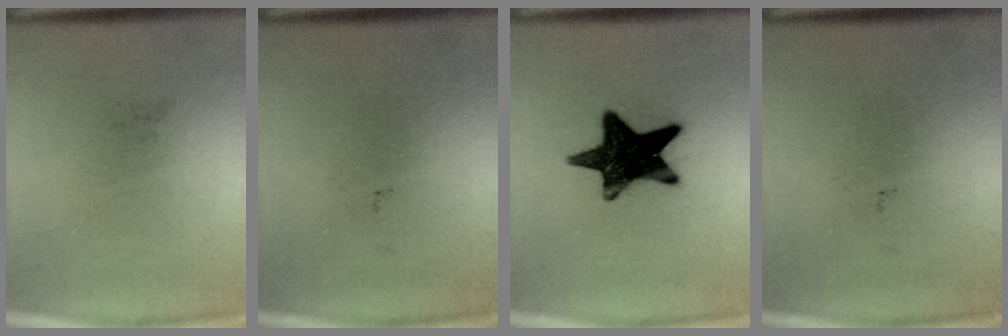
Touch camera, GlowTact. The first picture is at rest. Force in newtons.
{"total": 0.0}
{"total": 16.4}
{"total": 0.0}